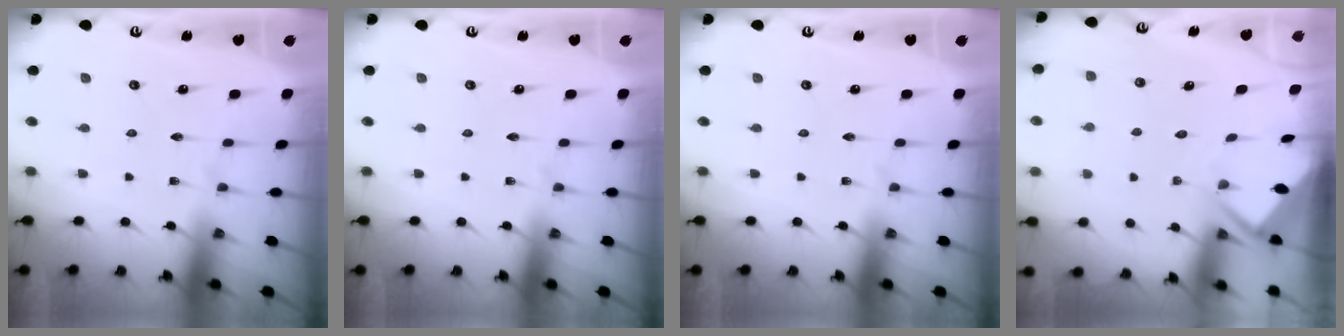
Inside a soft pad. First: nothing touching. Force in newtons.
{"total": 0.0}
{"total": 0.0}
{"total": 3.0, "press": 3.0, "slide": 0.3}